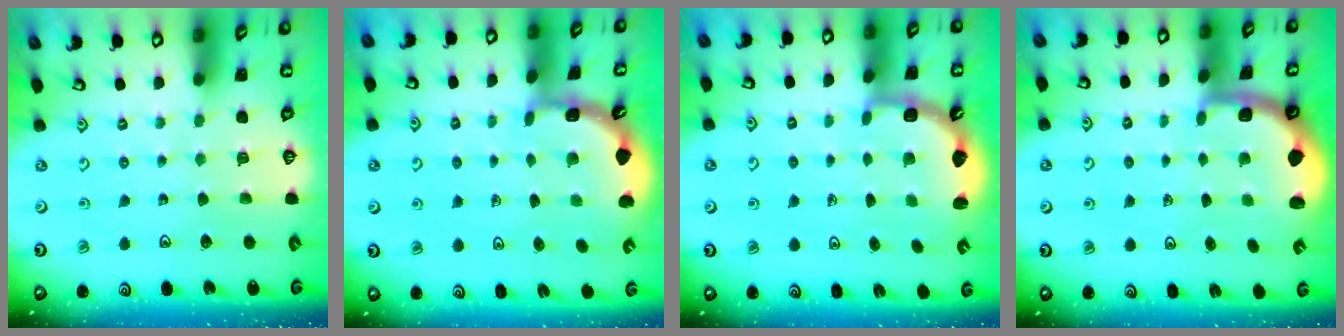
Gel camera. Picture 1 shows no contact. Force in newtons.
{"total": 2.2, "press": 2.2, "slide": 0.4}
{"total": 3.4, "press": 2.4, "slide": 2.4}
{"total": 1.7, "press": 1.7, "slide": 0.3}